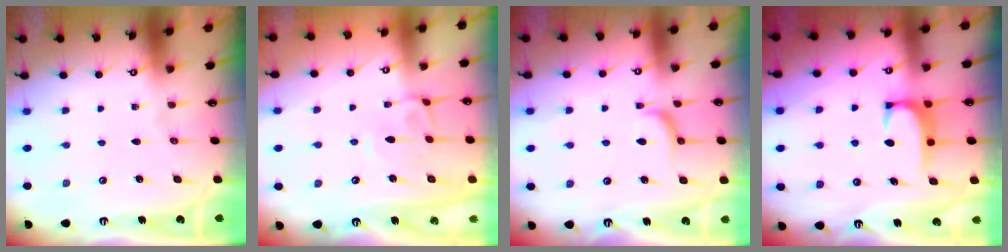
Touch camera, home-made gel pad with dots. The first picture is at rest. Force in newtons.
{"total": 2.5, "press": 2.4, "slide": 0.7}
{"total": 2.7, "press": 2.6, "slide": 0.5}
{"total": 2.0, "press": 2.0, "slide": 0.6}